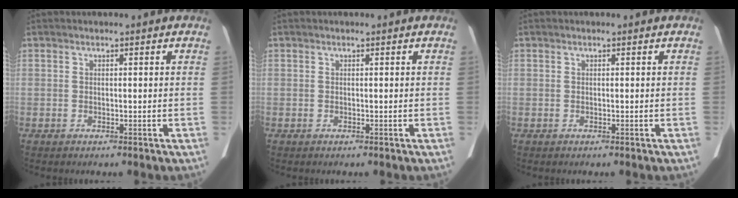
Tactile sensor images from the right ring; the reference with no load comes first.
{"total": 0.0}
{"total": 0.0}